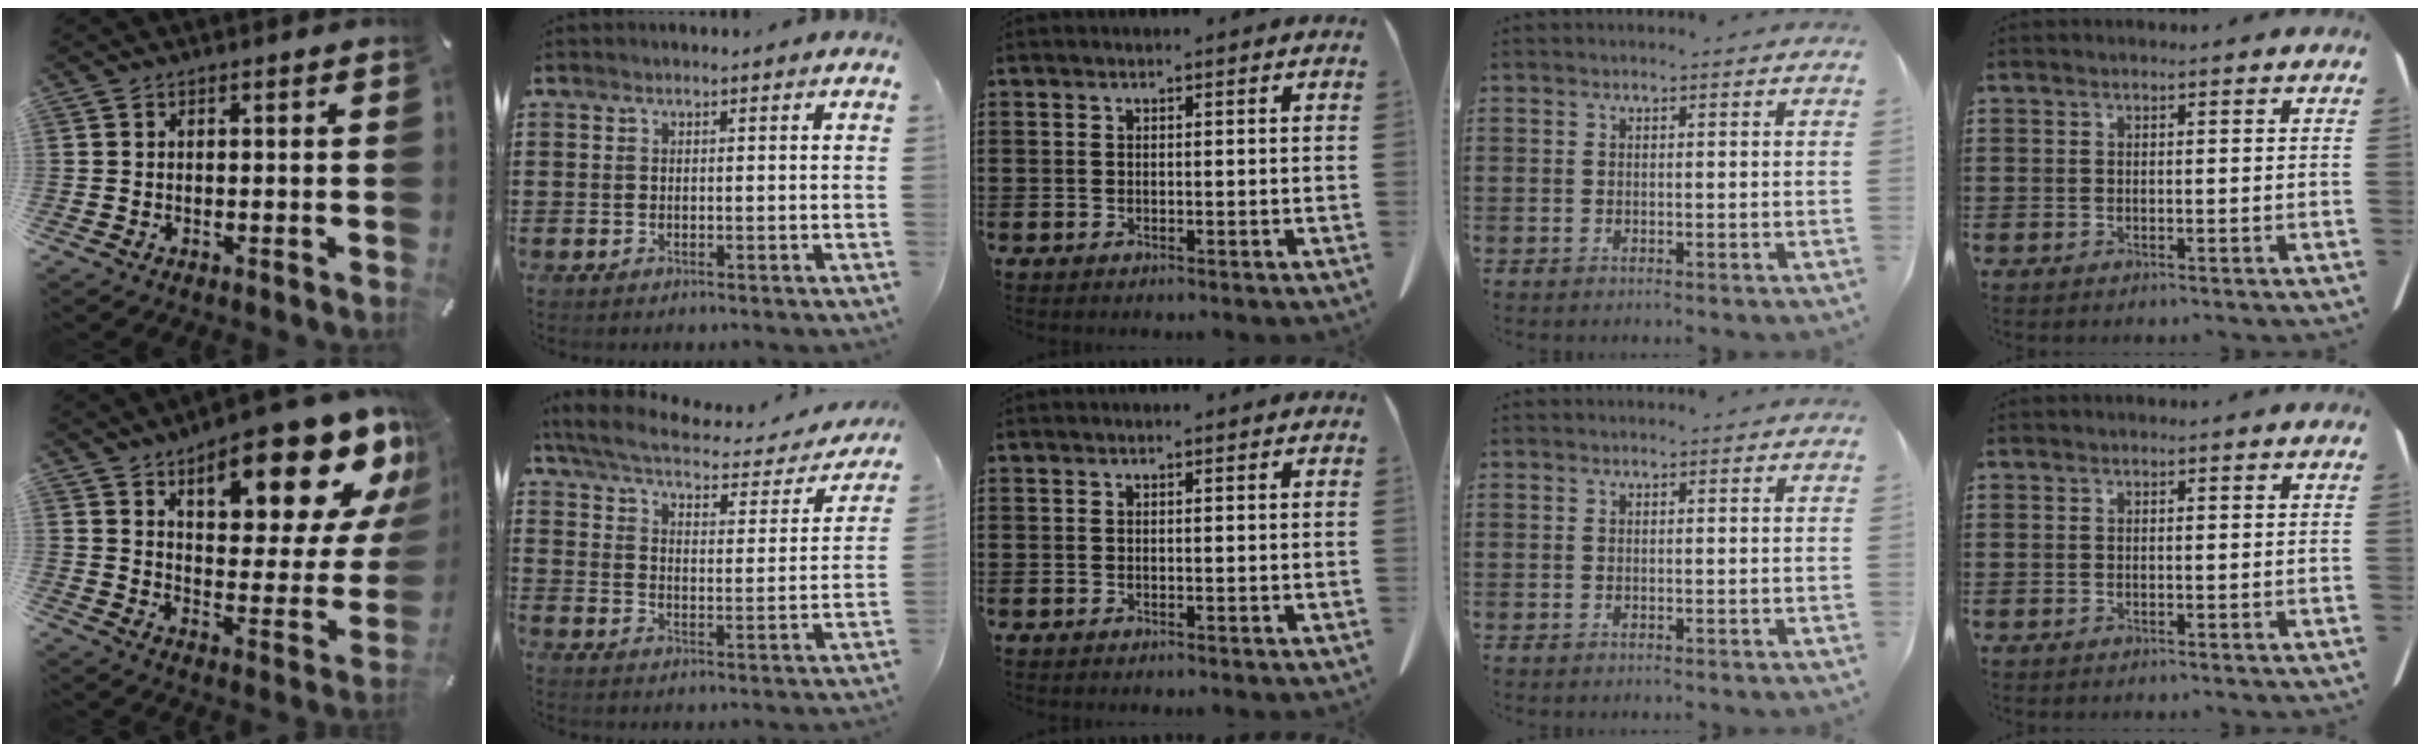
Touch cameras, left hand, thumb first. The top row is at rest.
{"thumb": {"total": 20.8, "force": [13.3, 8.2, 13.7], "torque": [-0.172, -0.097, 0.215]}, "index": {"total": 4.6, "force": [3.9, 0.7, 2.3], "torque": [-0.066, -0.028, 0.061]}}